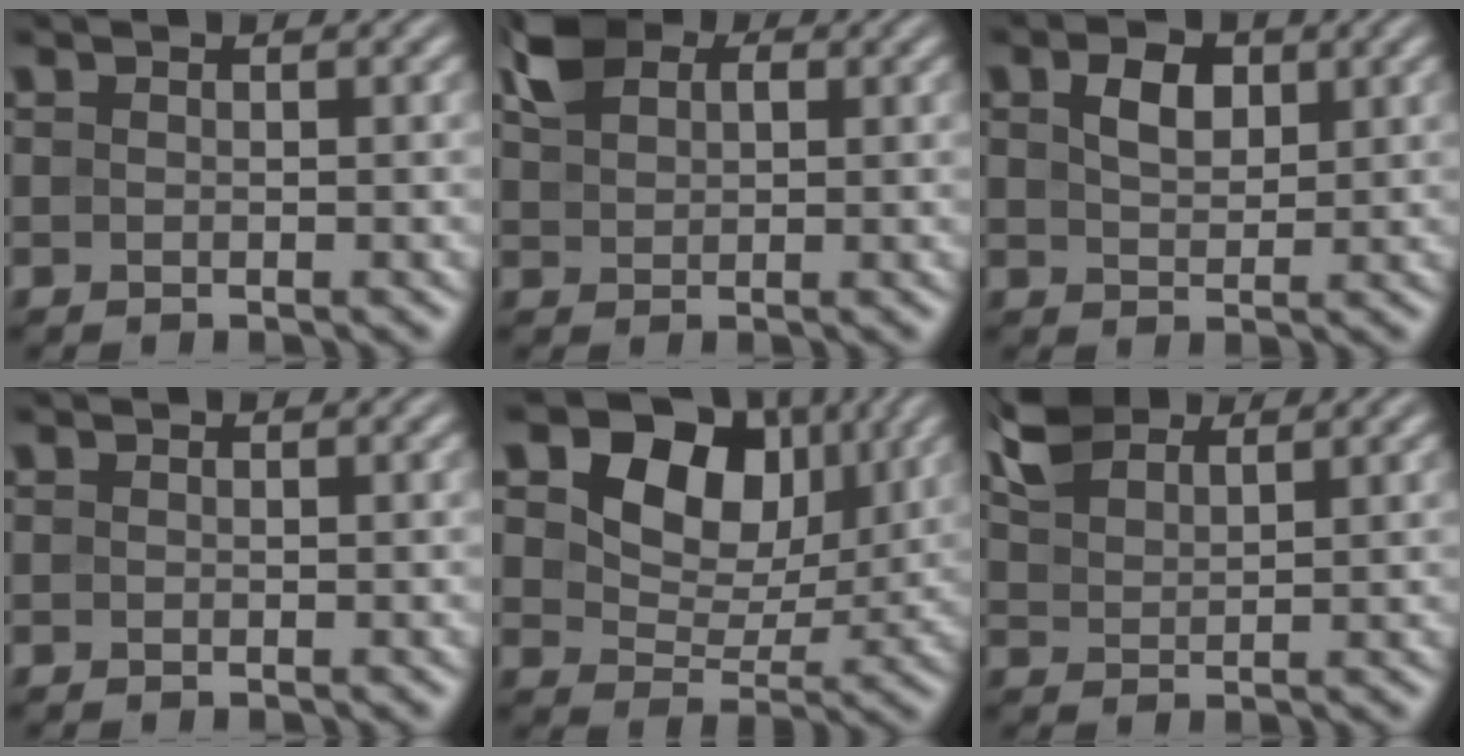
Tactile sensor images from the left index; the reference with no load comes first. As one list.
[{"total": 3.6, "force": [2.0, 2.4, 1.8], "torque": [-0.043, 0.007, 0.037]}, {"total": 3.0, "force": [1.3, 1.9, 1.9], "torque": [-0.043, 0.004, 0.023]}, {"total": 0.0}, {"total": 10.9, "force": [4.8, 7.5, 6.4], "torque": [-0.124, 0.021, 0.075]}, {"total": 4.1, "force": [3.5, 1.5, 1.7], "torque": [-0.047, 0.014, 0.072]}]